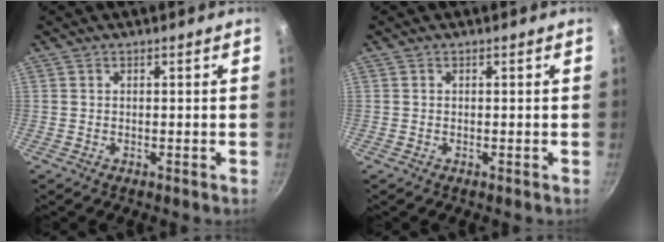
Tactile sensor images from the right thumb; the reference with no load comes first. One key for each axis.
{"total": 0.0}